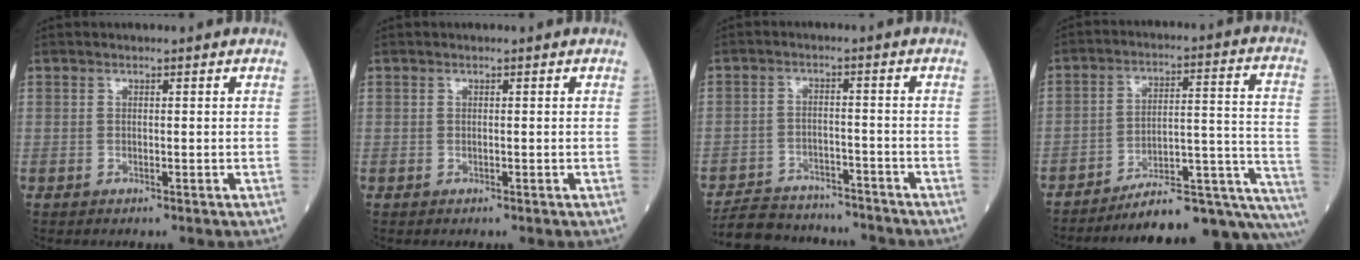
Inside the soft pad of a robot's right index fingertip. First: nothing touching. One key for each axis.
{"total": 0.0}
{"total": 12.2, "fx": -11.3, "fy": 3.6, "fz": 2.5, "tx": -0.044, "ty": 0.015, "tz": -0.167}
{"total": 19.4, "fx": -16.9, "fy": 2.1, "fz": 9.2, "tx": -0.052, "ty": 0.054, "tz": -0.236}